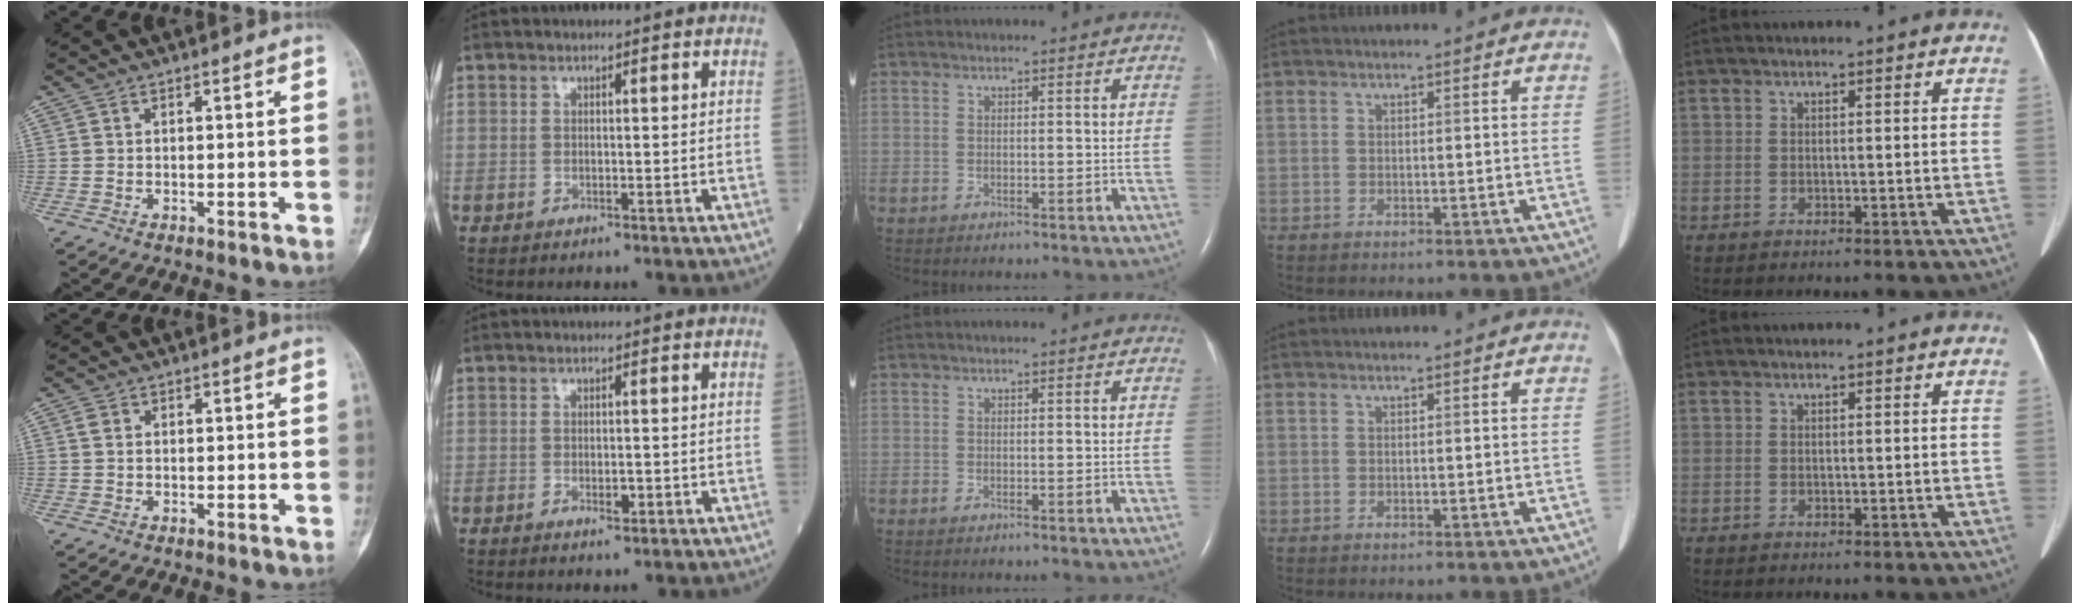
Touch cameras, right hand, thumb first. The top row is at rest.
{"thumb": {"total": 1.1, "force": [0.3, 0.8, 0.7], "torque": [-0.012, 0.002, 0.004]}, "index": {"total": 1.6, "force": [-0.6, 0.6, 1.4], "torque": [-0.024, -0.001, -0.007]}}